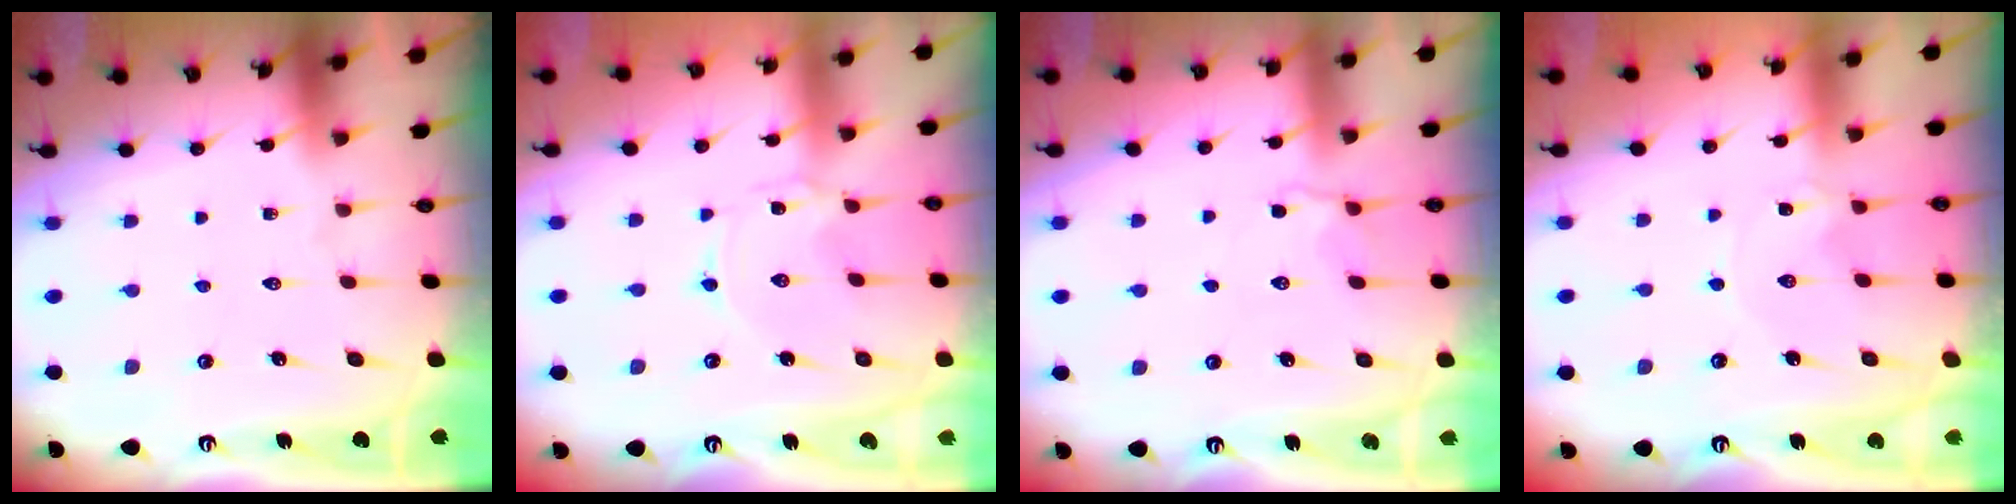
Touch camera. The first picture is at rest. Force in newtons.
{"total": 0.0}
{"total": 3.6, "press": 3.2, "slide": 1.7}
{"total": 1.1, "press": 1.1, "slide": 0.1}